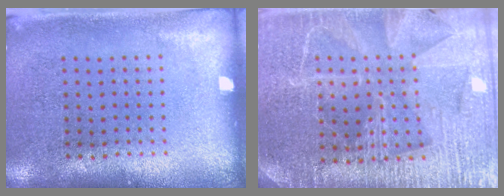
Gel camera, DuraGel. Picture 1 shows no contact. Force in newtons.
{"total": 4.1, "press": 3.9, "slide": 1.4}